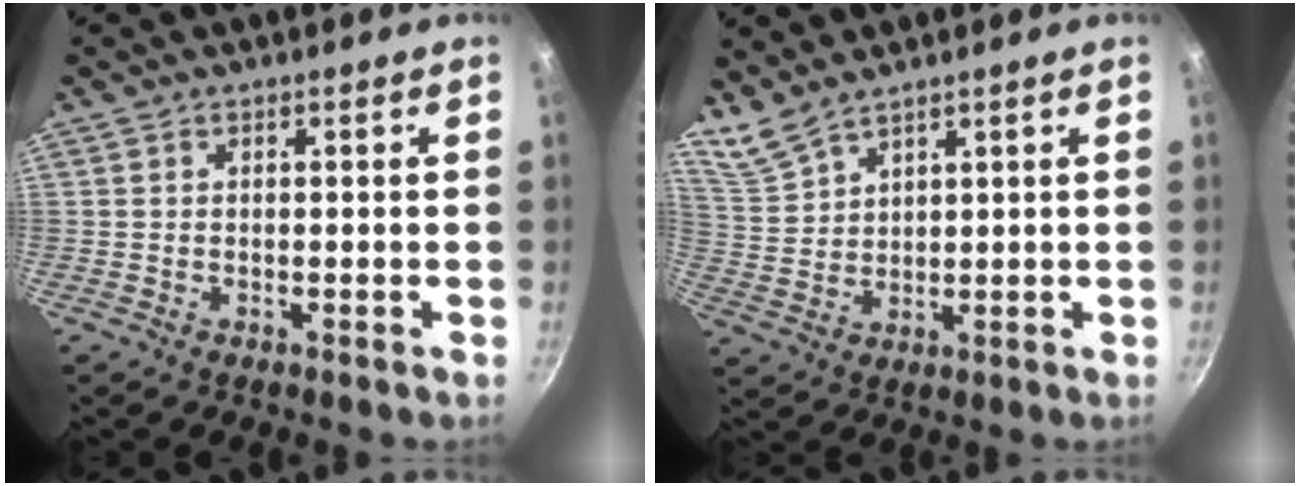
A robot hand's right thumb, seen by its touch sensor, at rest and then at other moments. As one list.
[{"total": 5.6, "force": [5.1, 1.4, 2.0], "torque": [-0.039, -0.025, 0.116]}]